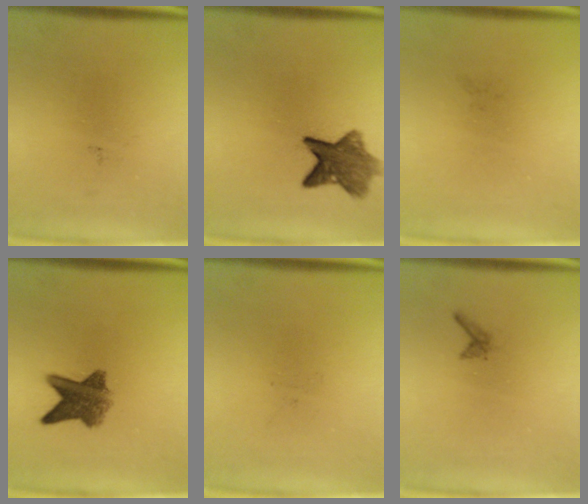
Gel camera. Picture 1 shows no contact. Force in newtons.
{"total": 7.2}
{"total": 0.0}
{"total": 7.0}
{"total": 0.0}
{"total": 0.6}